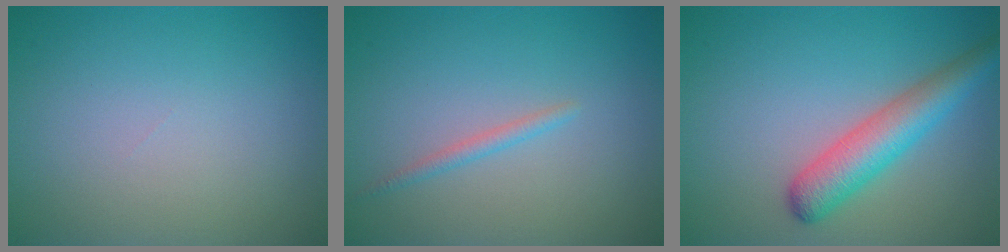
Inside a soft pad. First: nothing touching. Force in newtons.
{"total": 1.1, "press": 1.1, "slide": 0.0}
{"total": 4.8, "press": 4.8, "slide": 0.2}